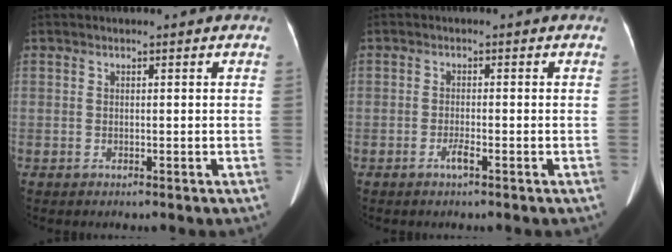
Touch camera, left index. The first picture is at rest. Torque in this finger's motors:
{"motor_torque": [0.21, 0.20, 0.02, 0.00]}